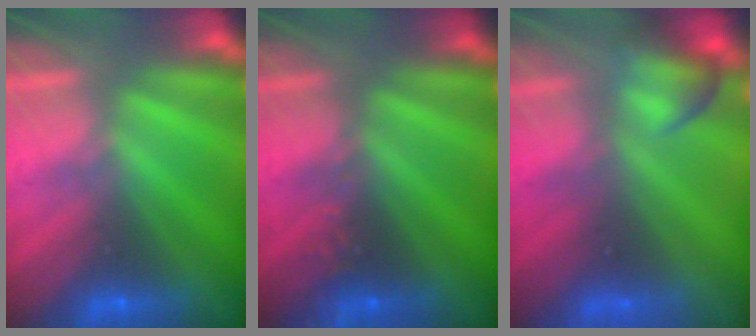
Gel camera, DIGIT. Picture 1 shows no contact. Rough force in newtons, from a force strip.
{"total": 2.4}
{"total": 7.4}